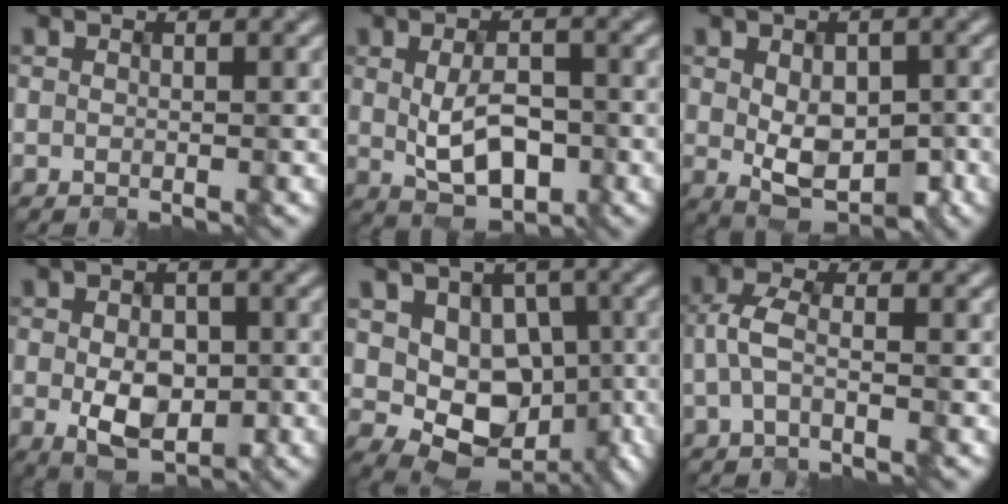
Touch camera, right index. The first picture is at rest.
{"total": 4.9, "force": [-1.0, 2.6, 4.0], "torque": [-0.077, -0.006, -0.009]}
{"total": 5.4, "force": [-1.1, 3.2, 4.2], "torque": [-0.070, -0.012, -0.005]}
{"total": 5.0, "force": [-1.3, 3.2, 3.7], "torque": [-0.072, -0.007, -0.014]}
{"total": 9.6, "force": [-0.7, 7.6, 5.7], "torque": [-0.083, -0.006, -0.007]}
{"total": 2.7, "force": [-0.8, 1.2, 2.3], "torque": [-0.062, 0.005, -0.013]}